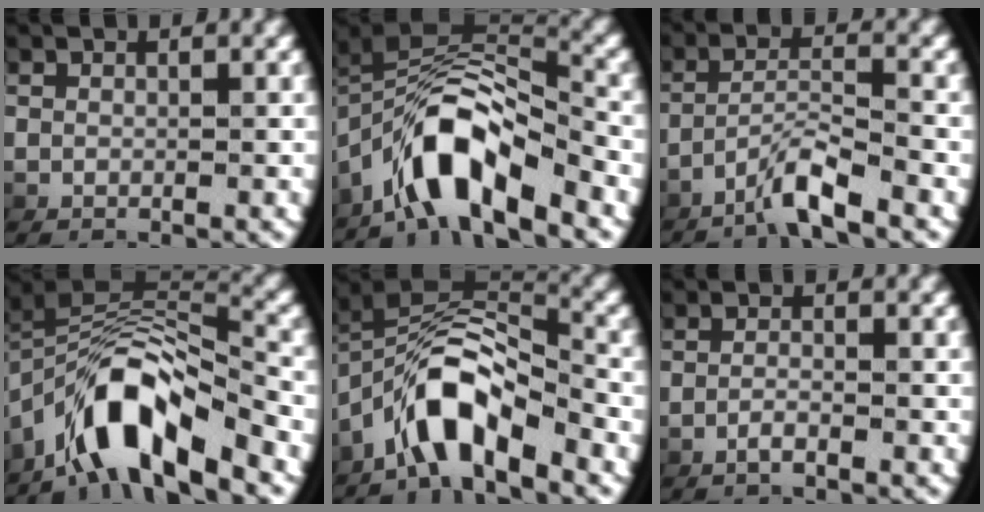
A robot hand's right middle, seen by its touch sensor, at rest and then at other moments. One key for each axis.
{"total": 7.3, "fx": -3.5, "fy": 3.6, "fz": 5.3, "tx": -0.101, "ty": -0.005, "tz": -0.055}
{"total": 3.3, "fx": -2.5, "fy": -0.1, "fz": 2.2, "tx": -0.042, "ty": 0.002, "tz": -0.044}
{"total": 7.9, "fx": -4.0, "fy": 3.7, "fz": 5.7, "tx": -0.104, "ty": -0.003, "tz": -0.063}
{"total": 6.1, "fx": -2.4, "fy": 3.5, "fz": 4.4, "tx": -0.091, "ty": -0.008, "tz": -0.036}
{"total": 1.4, "fx": -1.1, "fy": 0.1, "fz": 0.9, "tx": -0.026, "ty": -0.003, "tz": -0.020}